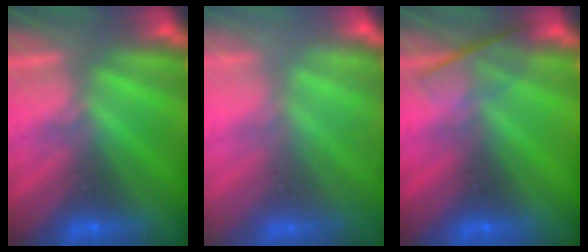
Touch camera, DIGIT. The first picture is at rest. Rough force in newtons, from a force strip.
{"total": 2.2}
{"total": 2.4}